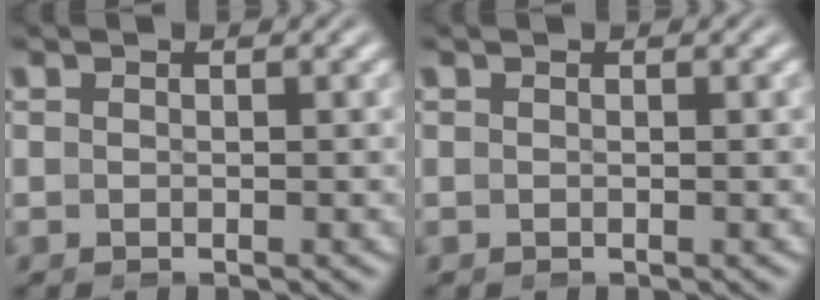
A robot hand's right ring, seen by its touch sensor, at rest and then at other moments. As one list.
[{"total": 0.0}]